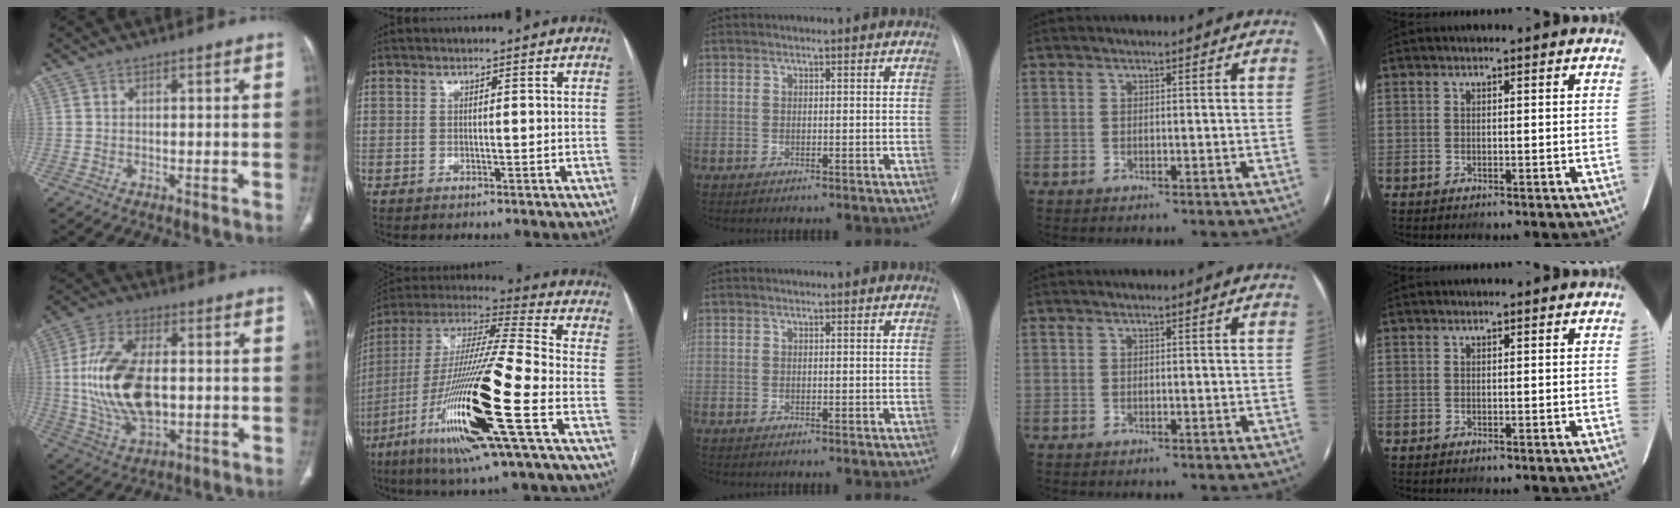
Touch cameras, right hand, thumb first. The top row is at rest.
{"thumb": {"total": 17.4, "force": [0.2, 9.5, 14.5], "torque": [-0.282, 0.000, 0.012]}, "index": {"total": 23.4, "force": [-8.7, 0.7, 21.8], "torque": [-0.438, -0.035, -0.165]}}